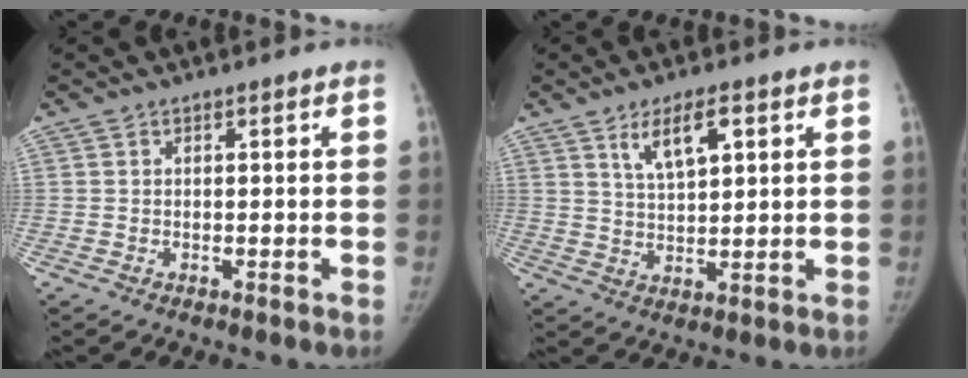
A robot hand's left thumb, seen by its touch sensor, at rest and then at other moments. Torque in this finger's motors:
{"motor_torque": [0.14, 0.21, 0.91, -0.83, 0.08]}